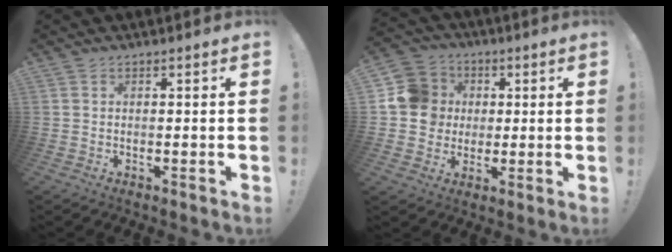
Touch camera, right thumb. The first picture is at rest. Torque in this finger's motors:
{"motor_torque": [1.12, 1.27, 0.38, -0.30, 0.00]}